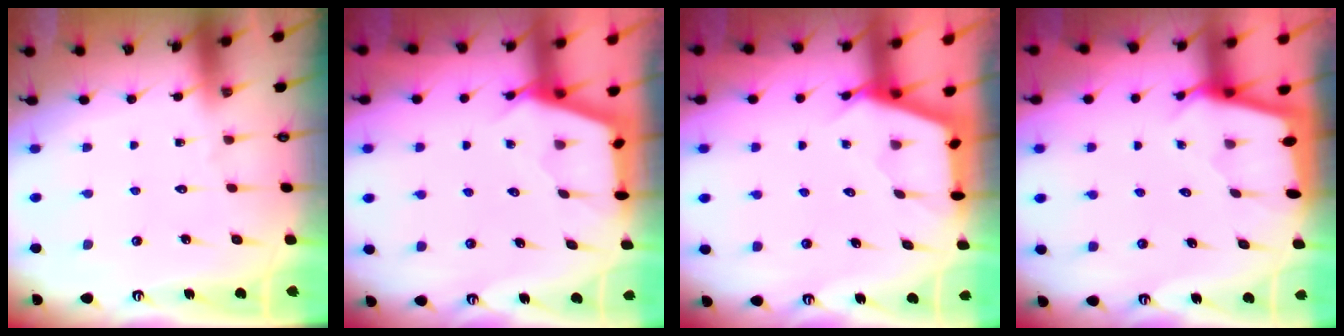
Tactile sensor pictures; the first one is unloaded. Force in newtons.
{"total": 2.9, "press": 2.8, "slide": 0.4}
{"total": 2.6, "press": 2.6, "slide": 0.4}
{"total": 2.3, "press": 2.3, "slide": 0.3}